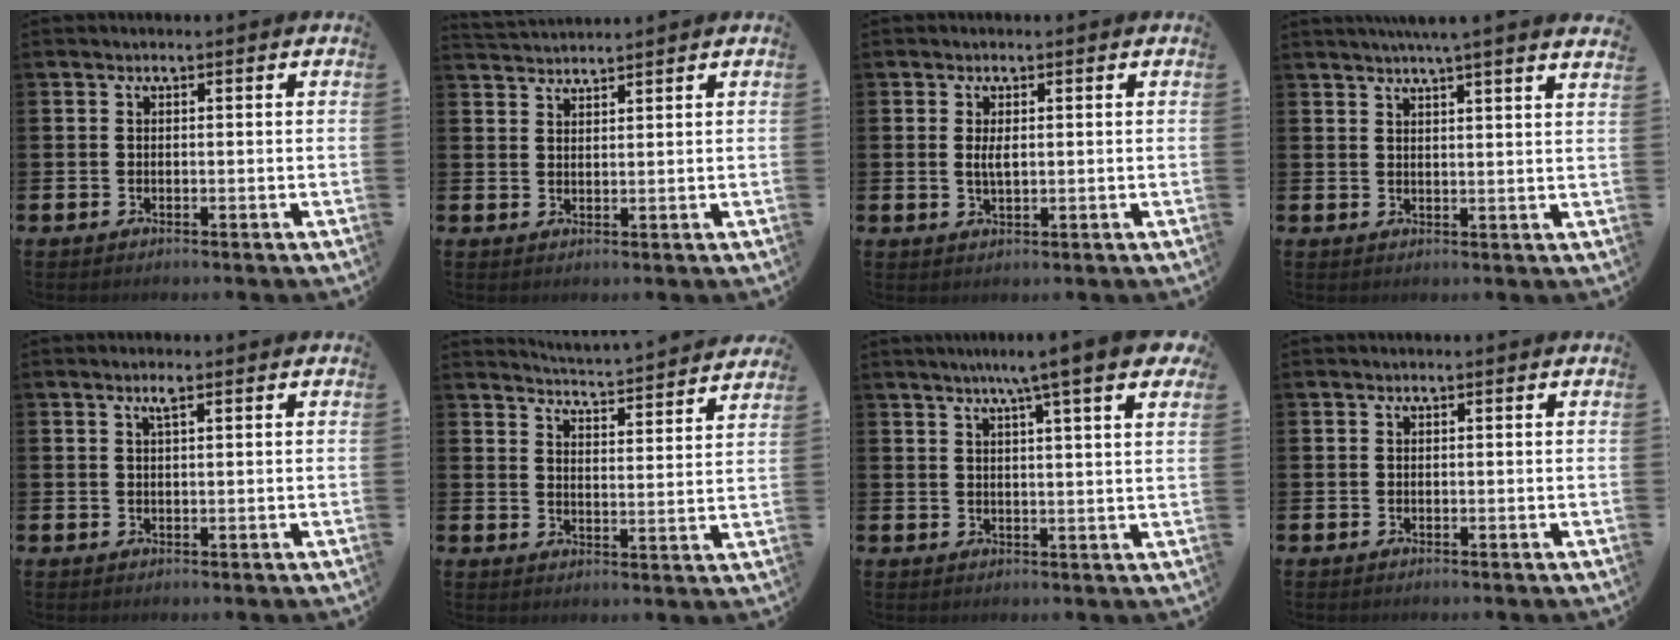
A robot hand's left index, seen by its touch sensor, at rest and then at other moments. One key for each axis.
{"total": 2.5, "fx": 2.4, "fy": 0.1, "fz": -0.1, "tx": -0.004, "ty": -0.011, "tz": 0.046}
{"total": 2.0, "fx": 0.4, "fy": 0.7, "fz": 1.8, "tx": -0.037, "ty": 0.003, "tz": 0.005}
{"total": 4.2, "fx": 4.0, "fy": -1.1, "fz": 1.1, "tx": -0.028, "ty": -0.016, "tz": 0.070}
{"total": 1.4, "fx": 1.0, "fy": 0.2, "fz": 1.0, "tx": -0.018, "ty": 0.001, "tz": 0.015}
{"total": 4.7, "fx": 4.7, "fy": -0.3, "fz": 0.4, "tx": -0.022, "ty": -0.040, "tz": 0.080}
{"total": 7.2, "fx": 5.6, "fy": 0.2, "fz": 4.5, "tx": -0.083, "ty": -0.016, "tz": 0.094}
{"total": 0.0}